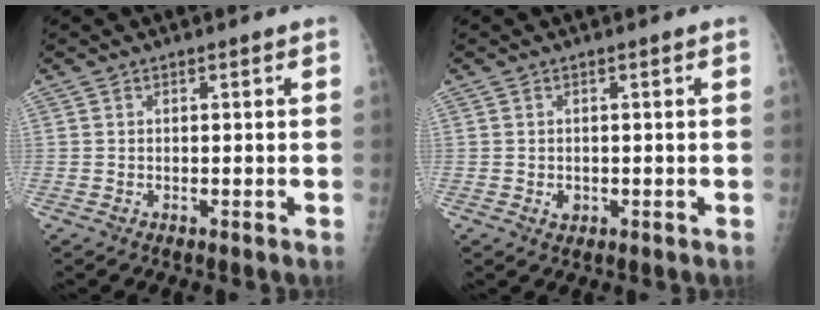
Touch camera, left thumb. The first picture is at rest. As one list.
[{"total": 1.4, "force": [0.1, 1.0, 1.0], "torque": [-0.010, -0.001, 0.007]}]